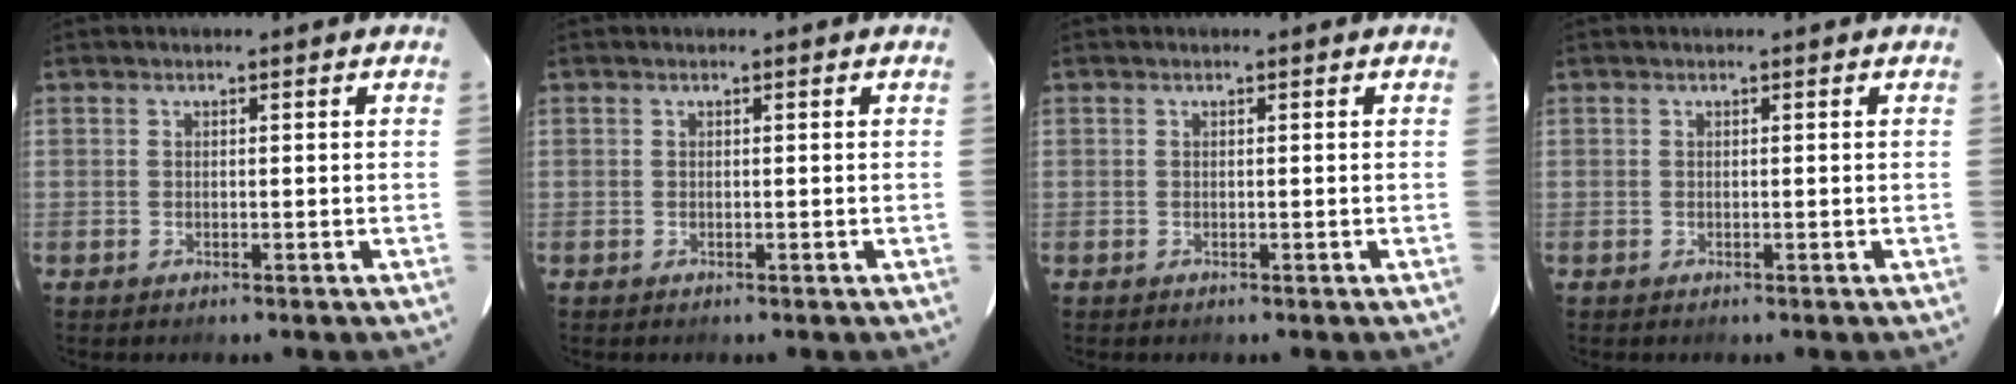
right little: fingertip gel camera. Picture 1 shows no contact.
{"total": 0.0}
{"total": 0.0}
{"total": 0.0}